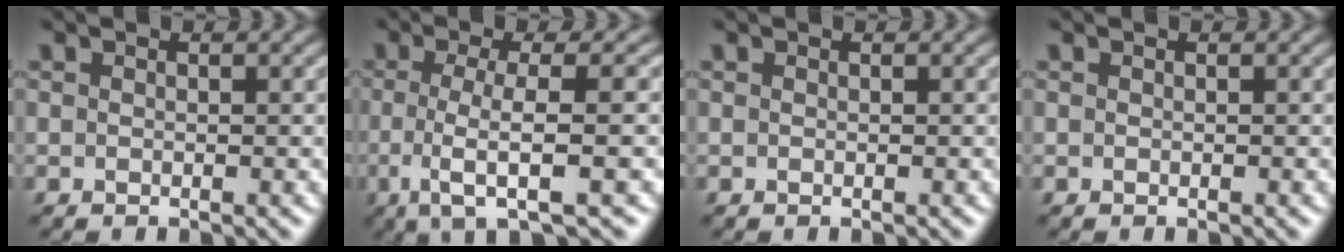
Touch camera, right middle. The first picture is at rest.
{"total": 5.7, "force": [-1.1, 1.1, 5.5], "torque": [-0.090, -0.004, -0.027]}
{"total": 0.0}
{"total": 0.0}